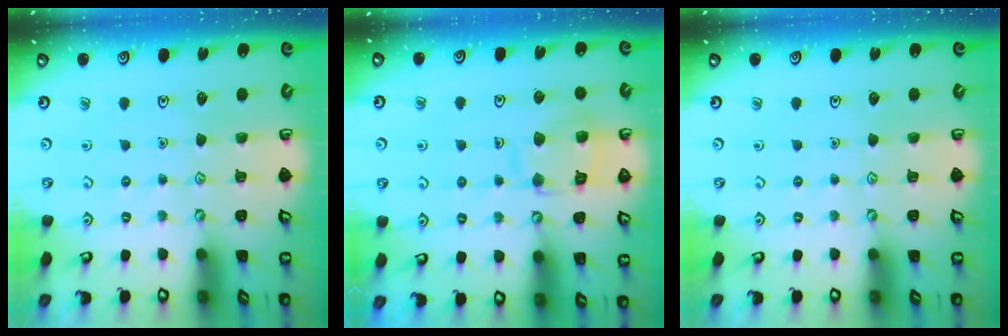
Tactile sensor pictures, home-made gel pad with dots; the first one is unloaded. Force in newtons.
{"total": 11.4, "press": 11.3, "slide": 1.0}
{"total": 0.0}